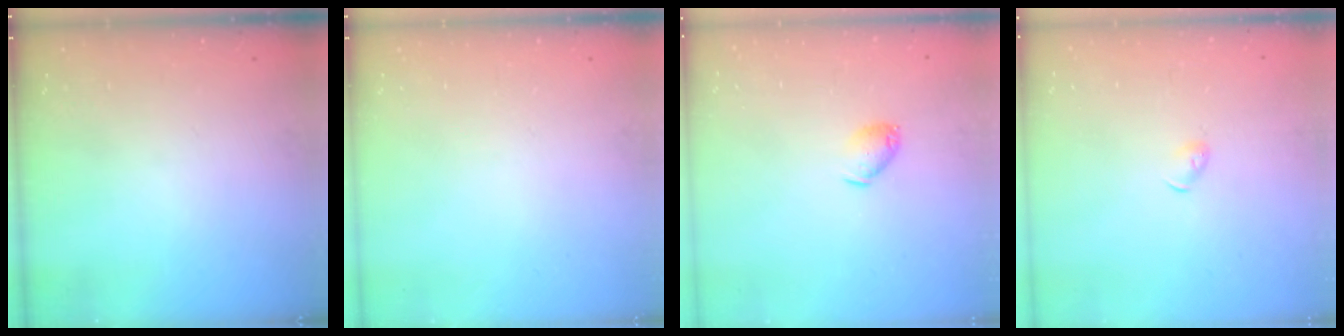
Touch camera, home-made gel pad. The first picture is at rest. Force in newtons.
{"total": 0.0}
{"total": 5.8, "press": 5.7, "slide": 0.7}
{"total": 3.2, "press": 3.1, "slide": 0.7}